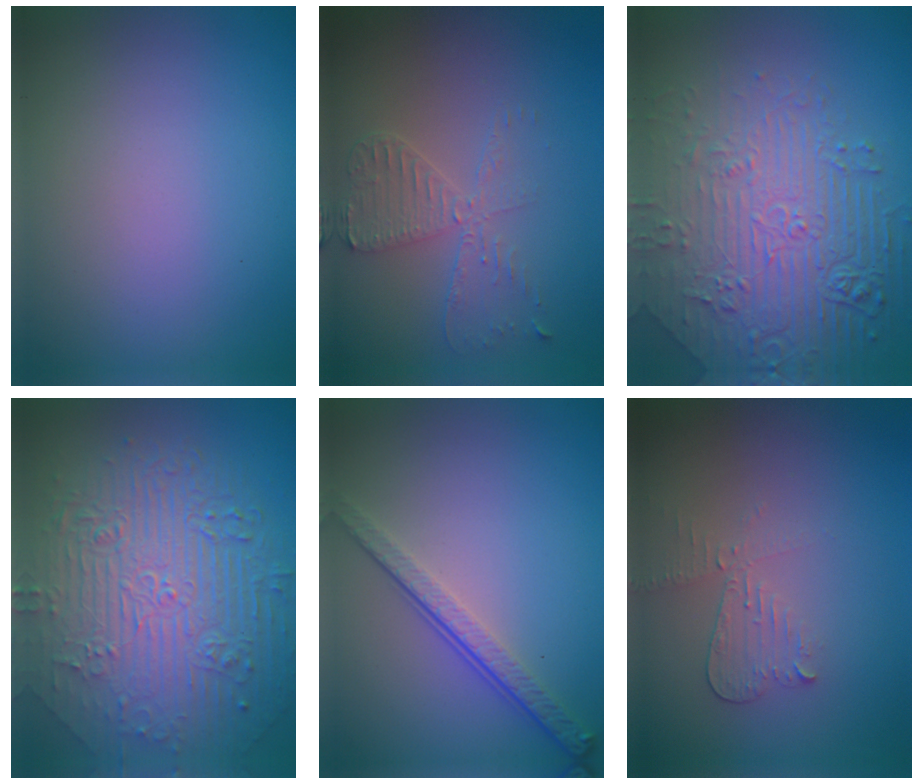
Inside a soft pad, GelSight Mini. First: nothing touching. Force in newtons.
{"total": 3.5, "press": 3.0, "slide": 1.8}
{"total": 7.9, "press": 6.1, "slide": 5.1}
{"total": 10.6, "press": 7.0, "slide": 8.0}
{"total": 4.0, "press": 2.8, "slide": 2.9}
{"total": 2.2, "press": 2.2, "slide": 0.2}